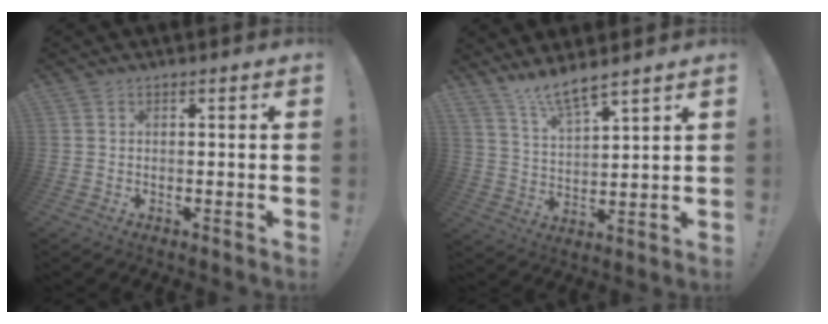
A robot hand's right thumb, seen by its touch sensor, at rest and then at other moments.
{"total": 8.1, "force": [7.2, 1.0, 3.4], "torque": [-0.079, -0.044, 0.135]}